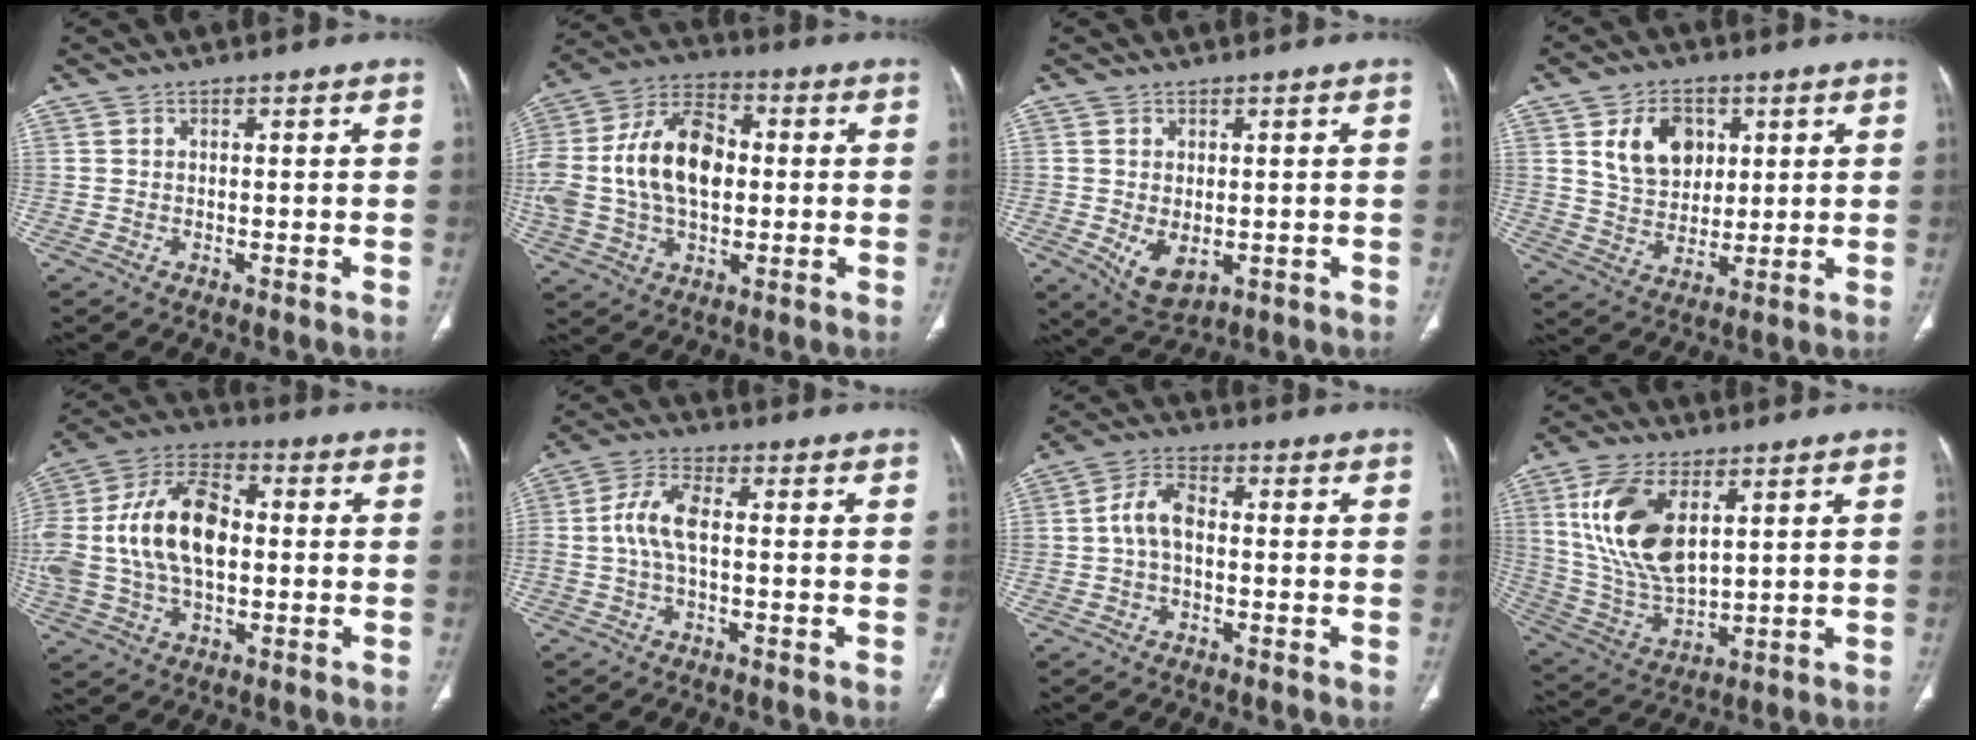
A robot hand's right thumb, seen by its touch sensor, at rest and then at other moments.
{"total": 20.0, "force": [0.6, 12.8, 15.4], "torque": [-0.307, 0.028, 0.009]}
{"total": 5.8, "force": [-1.0, 3.5, 4.5], "torque": [-0.074, -0.012, -0.001]}
{"total": 9.8, "force": [3.9, 6.6, 6.0], "torque": [-0.079, -0.022, 0.081]}
{"total": 20.4, "force": [0.5, 12.2, 16.3], "torque": [-0.340, 0.029, 0.006]}
{"total": 6.7, "force": [-0.4, 2.9, 6.1], "torque": [-0.132, 0.022, -0.014]}
{"total": 6.1, "force": [-0.5, 3.7, 4.8], "torque": [-0.083, 0.021, -0.018]}
{"total": 16.0, "force": [5.5, 8.1, 12.7], "torque": [-0.248, -0.020, 0.117]}